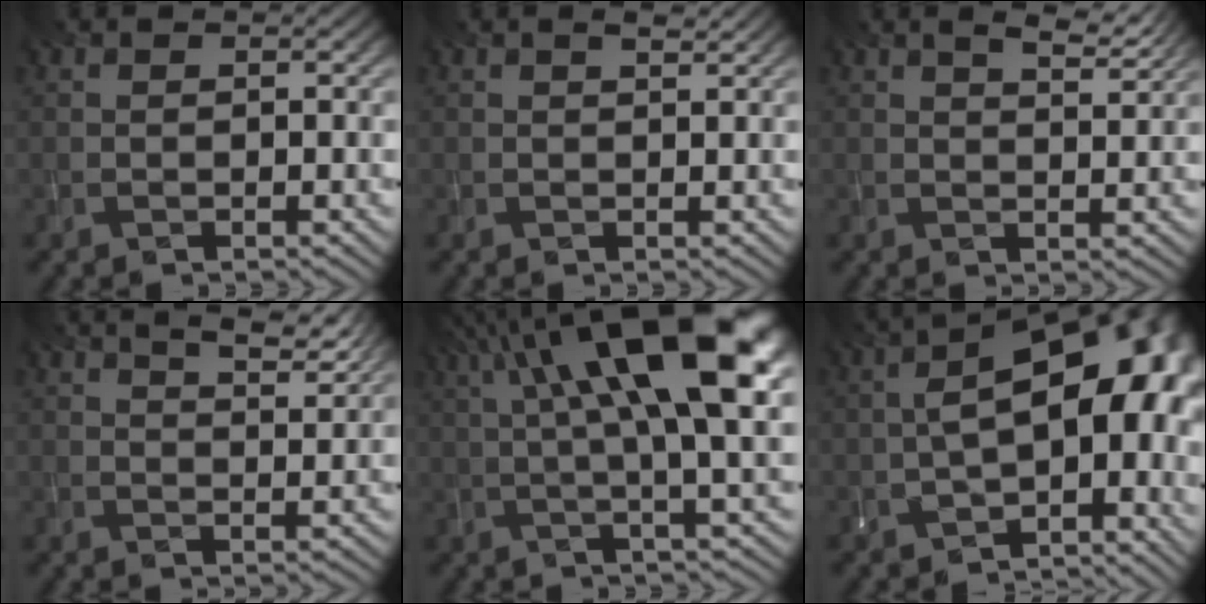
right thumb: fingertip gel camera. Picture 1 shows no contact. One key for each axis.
{"total": 1.2, "fx": 0.8, "fy": 0.3, "fz": 0.9, "tx": -0.017, "ty": -0.001, "tz": 0.015}
{"total": 4.6, "fx": 3.1, "fy": 1.3, "fz": 3.1, "tx": -0.053, "ty": -0.002, "tz": 0.053}
{"total": 6.4, "fx": 4.7, "fy": 1.9, "fz": 4.0, "tx": -0.061, "ty": 0.002, "tz": 0.069}
{"total": 16.6, "fx": 5.1, "fy": 4.7, "fz": 15.1, "tx": -0.260, "ty": 0.027, "tz": 0.085}
{"total": 15.2, "fx": -1.6, "fy": 8.5, "fz": 12.5, "tx": -0.184, "ty": -0.009, "tz": -0.016}